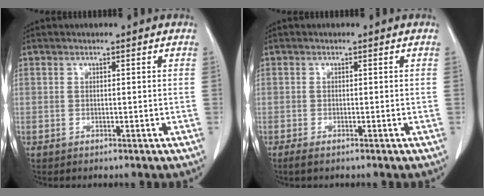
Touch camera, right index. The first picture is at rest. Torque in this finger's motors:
{"motor_torque": [0.05, -0.19, 0.05, 0.01]}